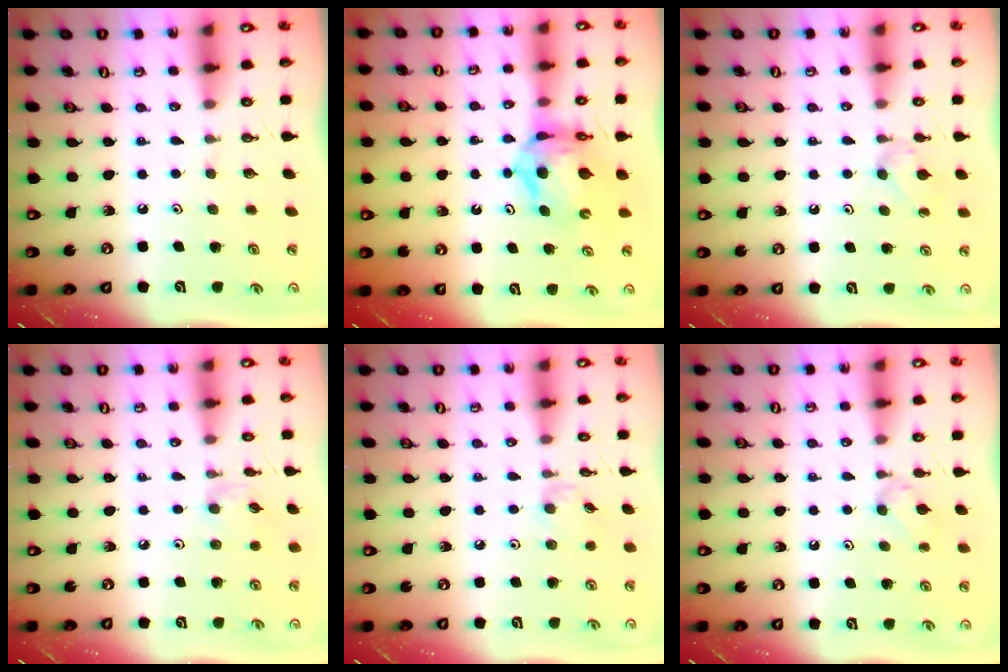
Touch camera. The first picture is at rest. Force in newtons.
{"total": 9.7, "press": 9.6, "slide": 1.2}
{"total": 6.9, "press": 6.9, "slide": 0.9}
{"total": 1.3, "press": 1.2, "slide": 0.4}
{"total": 3.1, "press": 3.1, "slide": 0.4}
{"total": 3.4, "press": 3.3, "slide": 0.6}